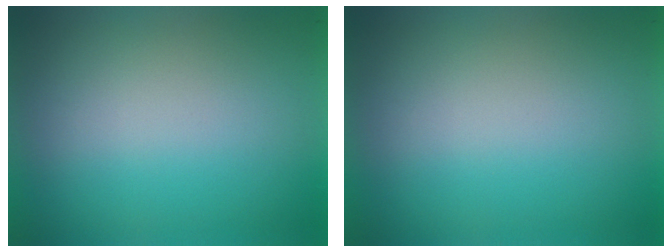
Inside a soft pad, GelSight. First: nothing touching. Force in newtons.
{"total": 0.0}